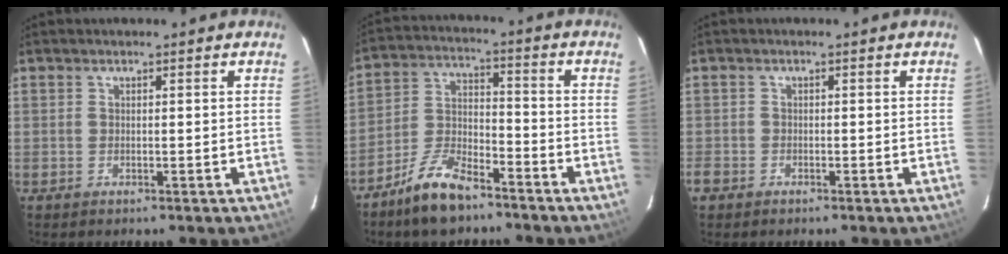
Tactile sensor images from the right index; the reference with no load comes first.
{"total": 10.6, "force": [-8.1, 3.6, 5.9], "torque": [-0.132, 0.009, -0.154]}
{"total": 1.8, "force": [-1.2, 1.2, 0.3], "torque": [-0.014, -0.001, -0.024]}